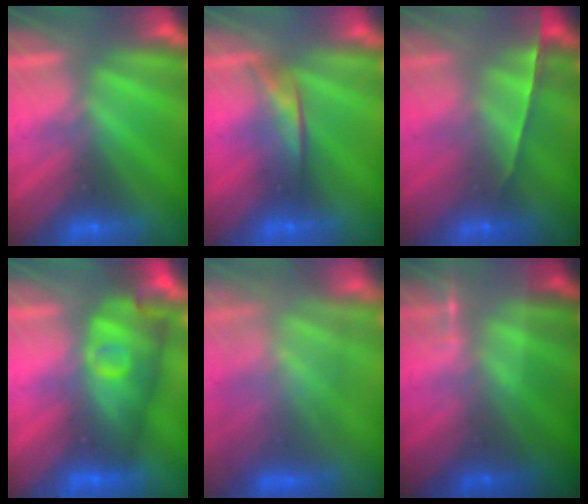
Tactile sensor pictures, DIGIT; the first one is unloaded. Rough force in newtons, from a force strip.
{"total": 1.8}
{"total": 1.4}
{"total": 3.9}
{"total": 4.7}
{"total": 1.8}